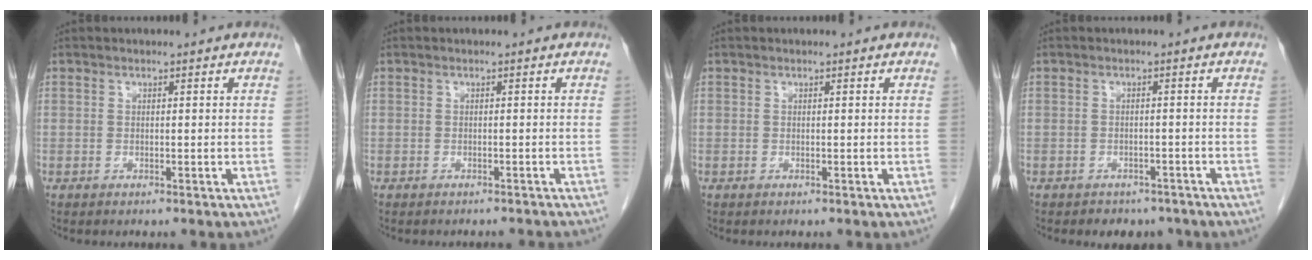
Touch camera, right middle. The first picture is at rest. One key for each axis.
{"total": 4.2, "fx": -3.9, "fy": 0.9, "fz": 1.2, "tx": -0.018, "ty": -0.008, "tz": -0.042}
{"total": 0.0}
{"total": 4.6, "fx": -3.8, "fy": 2.5, "fz": 0.8, "tx": -0.009, "ty": 0.007, "tz": -0.045}